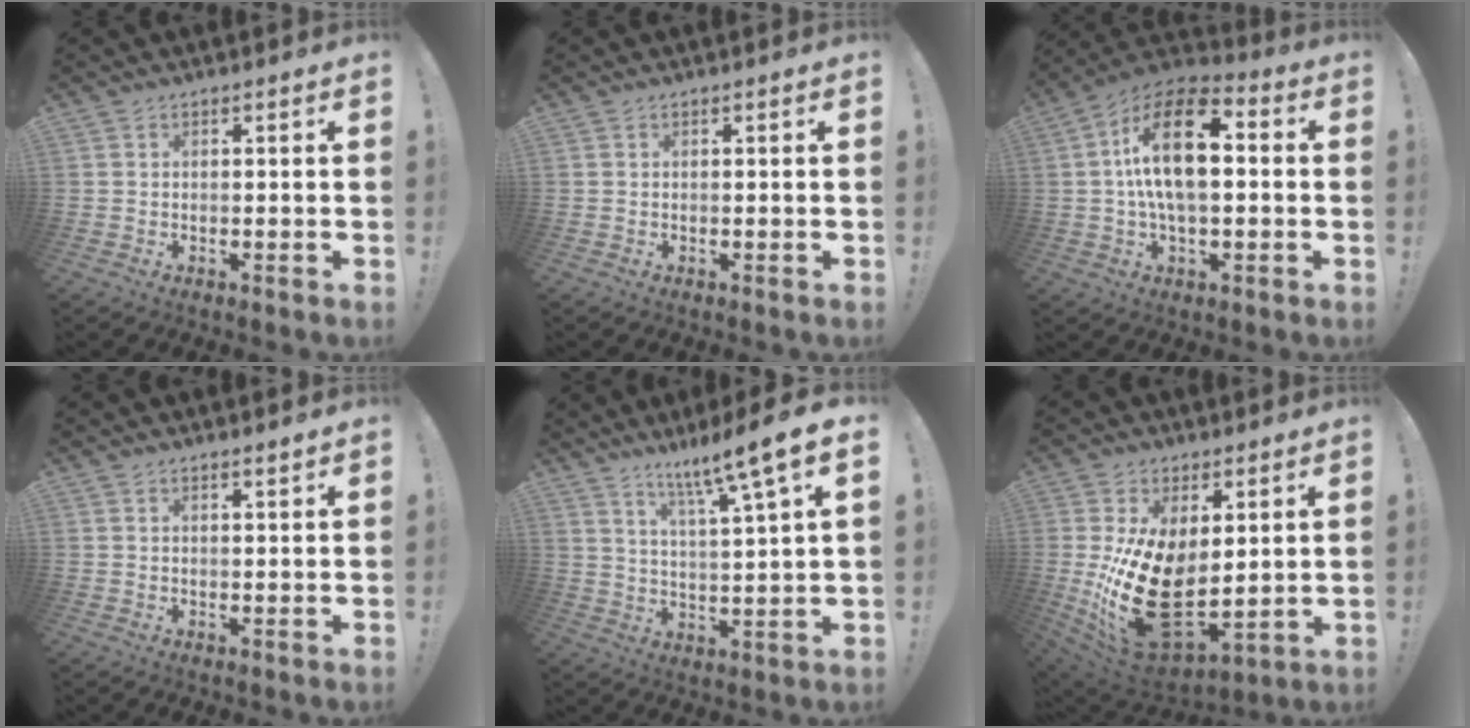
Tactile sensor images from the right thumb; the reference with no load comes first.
{"total": 0.0}
{"total": 18.5, "force": [1.6, 9.4, 15.9], "torque": [-0.273, 0.004, 0.017]}
{"total": 1.5, "force": [1.4, -0.1, 0.7], "torque": [-0.006, -0.010, 0.022]}
{"total": 11.1, "force": [7.5, -0.3, 8.2], "torque": [-0.141, -0.049, 0.113]}
{"total": 21.5, "force": [0.0, 13.3, 16.9], "torque": [-0.328, -0.019, 0.024]}